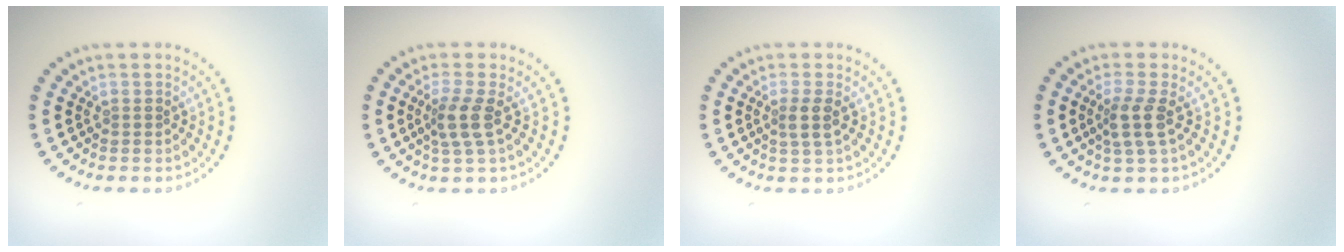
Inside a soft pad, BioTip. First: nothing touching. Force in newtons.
{"total": 2.6, "press": 2.0, "slide": 1.6}
{"total": 1.7, "press": 1.4, "slide": 0.9}
{"total": 2.5, "press": 2.0, "slide": 1.5}